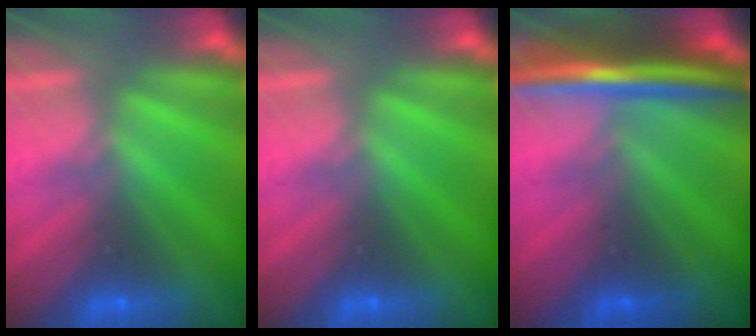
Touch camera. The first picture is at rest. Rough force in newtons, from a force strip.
{"total": 0.0}
{"total": 6.9}